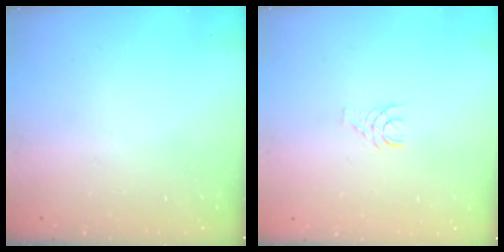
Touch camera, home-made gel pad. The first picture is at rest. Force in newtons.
{"total": 3.6, "press": 3.6, "slide": 0.4}